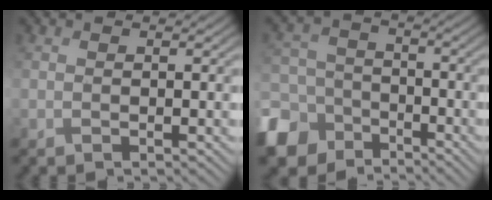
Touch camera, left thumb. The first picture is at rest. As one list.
[{"total": 10.4, "force": [-6.3, 7.4, 3.7], "torque": [-0.122, -0.030, -0.123]}]